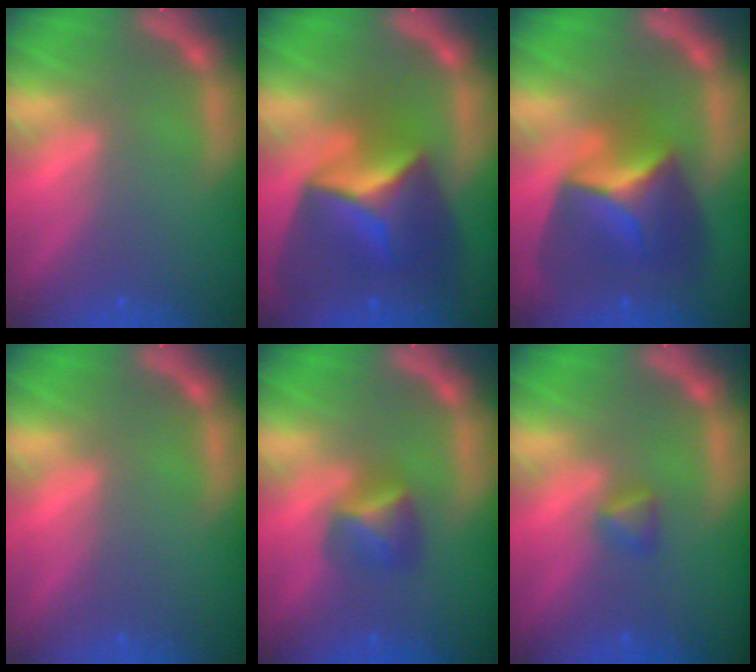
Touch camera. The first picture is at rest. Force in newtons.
{"total": 9.4}
{"total": 7.9}
{"total": 0.0}
{"total": 2.9}
{"total": 1.4}